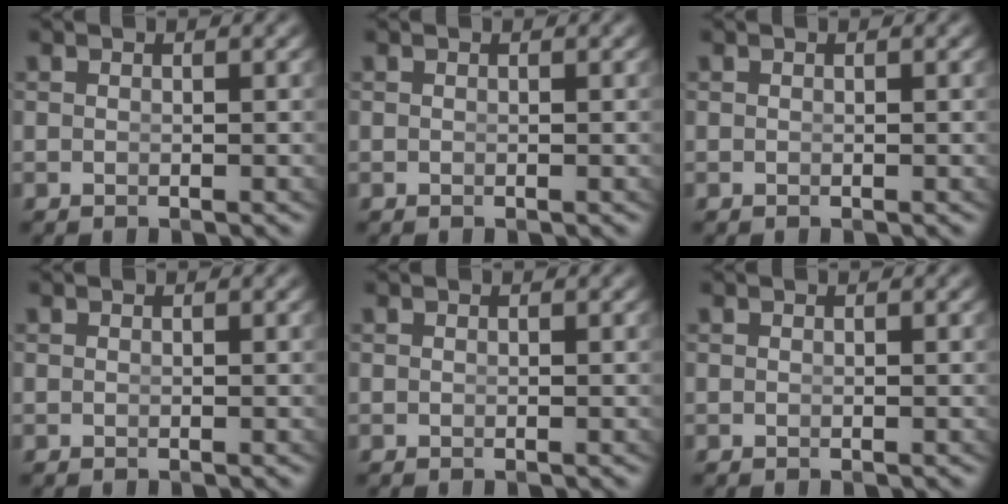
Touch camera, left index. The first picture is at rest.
{"total": 0.0}
{"total": 0.0}
{"total": 0.0}
{"total": 0.0}
{"total": 0.0}